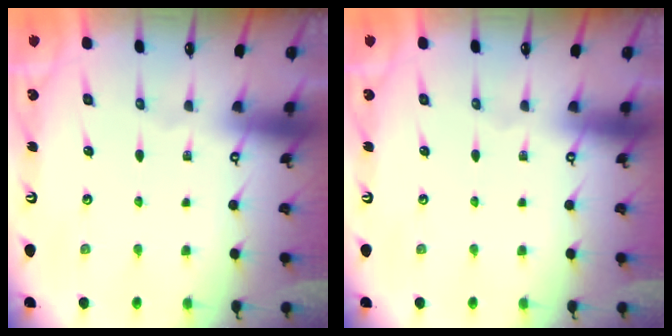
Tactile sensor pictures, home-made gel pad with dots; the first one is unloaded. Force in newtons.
{"total": 0.0}